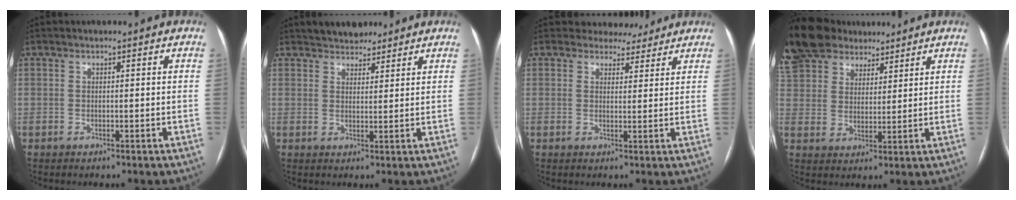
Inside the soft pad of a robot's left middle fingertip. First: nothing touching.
{"total": 4.6, "force": [4.1, 1.9, 1.0], "torque": [-0.009, 0.012, 0.066]}
{"total": 4.8, "force": [4.4, 2.0, 0.1], "torque": [0.008, -0.001, 0.050]}
{"total": 16.0, "force": [12.4, 8.5, 5.6], "torque": [-0.144, 0.048, 0.228]}